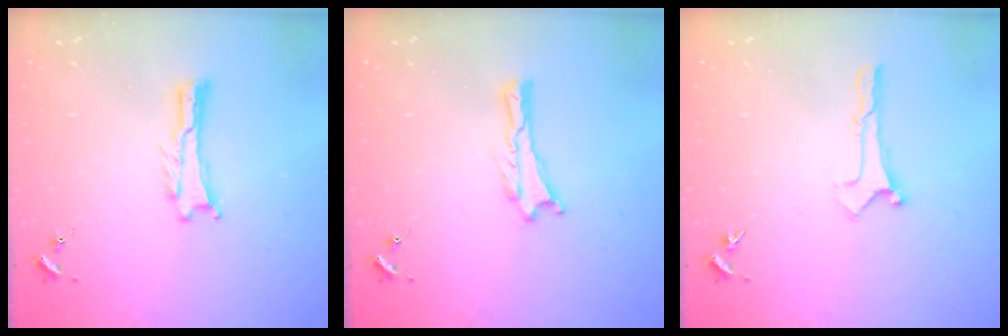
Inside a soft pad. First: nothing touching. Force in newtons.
{"total": 0.0}
{"total": 0.0}